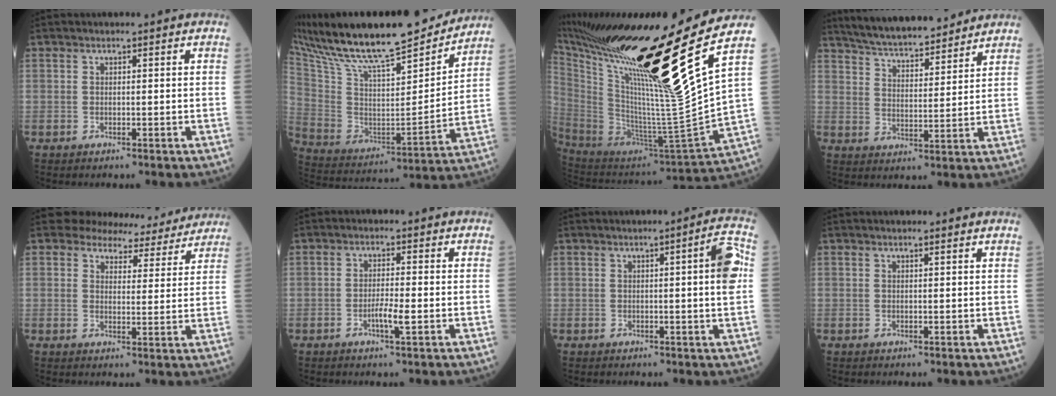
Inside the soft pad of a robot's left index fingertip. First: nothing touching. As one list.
[{"total": 28.2, "force": [24.0, 5.2, 13.9], "torque": [-0.265, -0.010, 0.374]}, {"total": 31.0, "force": [19.3, -3.0, 24.1], "torque": [-0.415, -0.081, 0.326]}, {"total": 14.9, "force": [13.5, 2.2, 5.8], "torque": [-0.098, 0.008, 0.213]}, {"total": 9.8, "force": [9.3, 3.1, 0.8], "torque": [0.008, -0.011, 0.098]}, {"total": 2.8, "force": [-1.1, 0.2, 2.5], "torque": [-0.049, -0.005, -0.022]}, {"total": 4.6, "force": [0.5, -0.3, 4.6], "torque": [-0.059, 0.003, 0.006]}, {"total": 1.0, "force": [0.9, -0.2, 0.4], "torque": [-0.019, -0.002, 0.015]}]